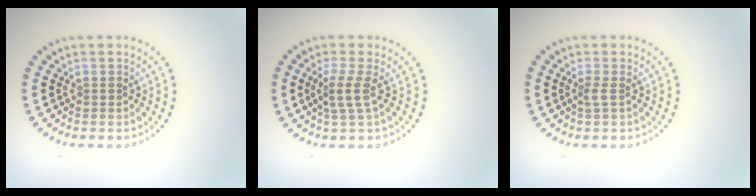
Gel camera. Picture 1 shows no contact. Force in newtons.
{"total": 2.1, "press": 1.5, "slide": 1.5}
{"total": 0.9, "press": 0.6, "slide": 0.7}